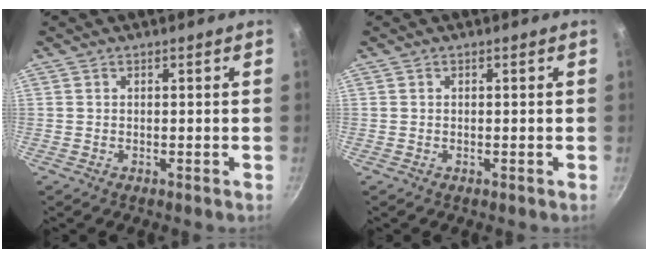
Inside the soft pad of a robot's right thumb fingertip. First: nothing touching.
{"total": 0.0}